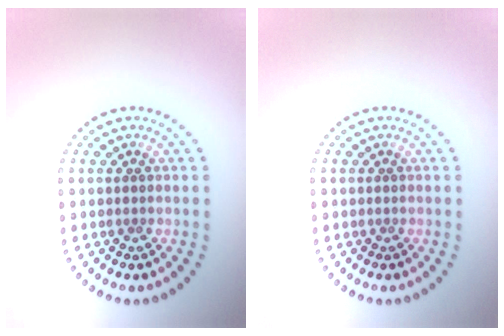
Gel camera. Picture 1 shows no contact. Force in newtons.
{"total": 0.0}